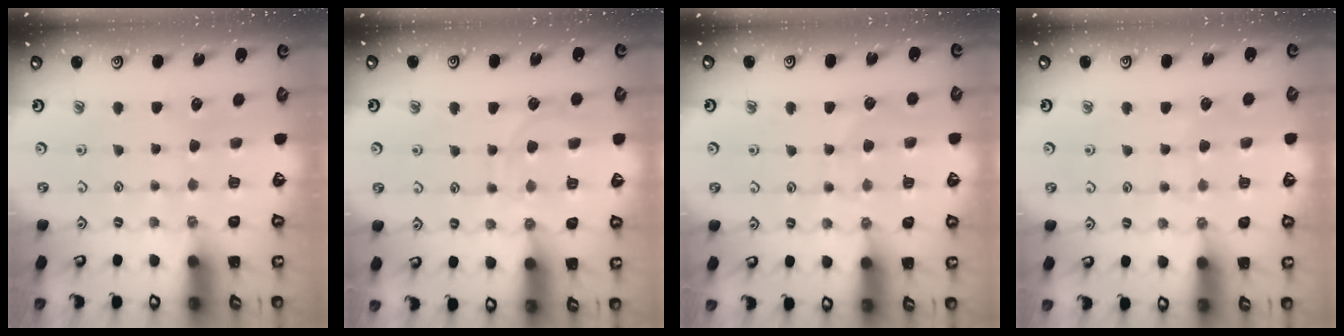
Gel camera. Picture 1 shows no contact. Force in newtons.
{"total": 9.0, "press": 9.0, "slide": 0.7}
{"total": 6.0, "press": 6.0, "slide": 0.6}
{"total": 3.6, "press": 3.6, "slide": 0.4}